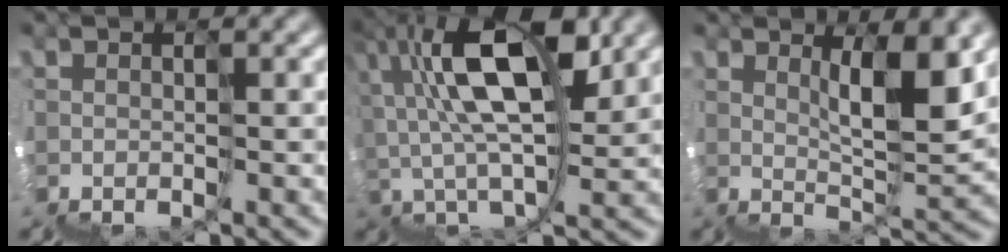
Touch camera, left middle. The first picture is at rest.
{"total": 9.3, "force": [4.8, 3.5, 7.2], "torque": [-0.137, 0.035, 0.065]}
{"total": 4.1, "force": [3.5, -0.3, 2.2], "torque": [-0.035, 0.019, 0.056]}